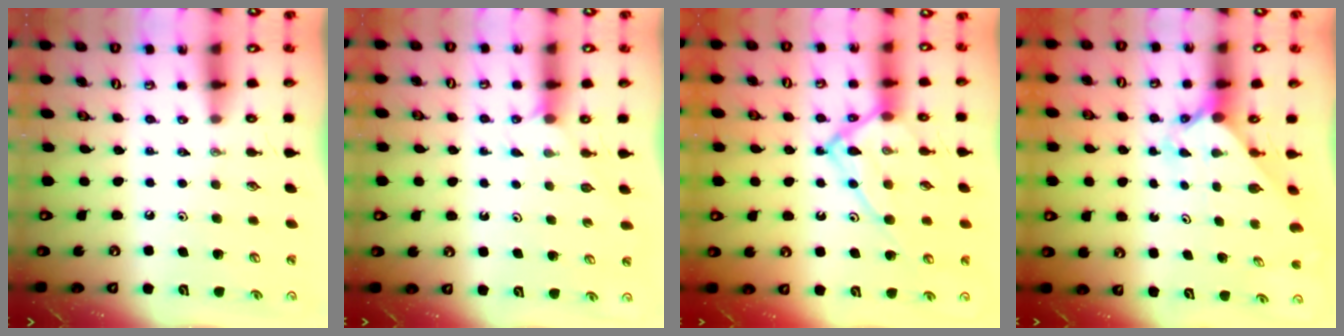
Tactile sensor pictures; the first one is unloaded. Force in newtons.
{"total": 4.1, "press": 4.0, "slide": 0.4}
{"total": 16.5, "press": 16.5, "slide": 1.5}
{"total": 2.4, "press": 2.4, "slide": 0.2}